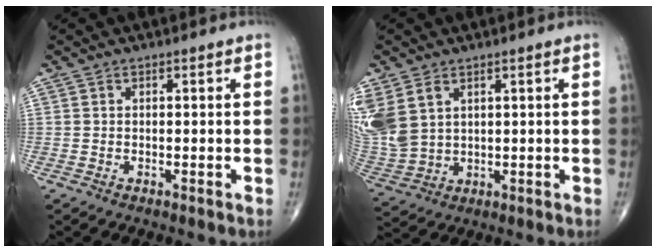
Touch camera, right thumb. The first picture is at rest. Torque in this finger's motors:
{"motor_torque": [0.90, 1.99, 1.21, 0.73, 0.12]}